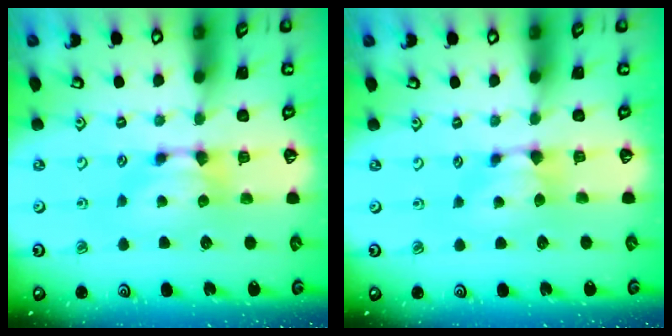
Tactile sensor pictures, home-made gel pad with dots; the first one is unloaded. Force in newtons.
{"total": 0.9, "press": 0.7, "slide": 0.6}